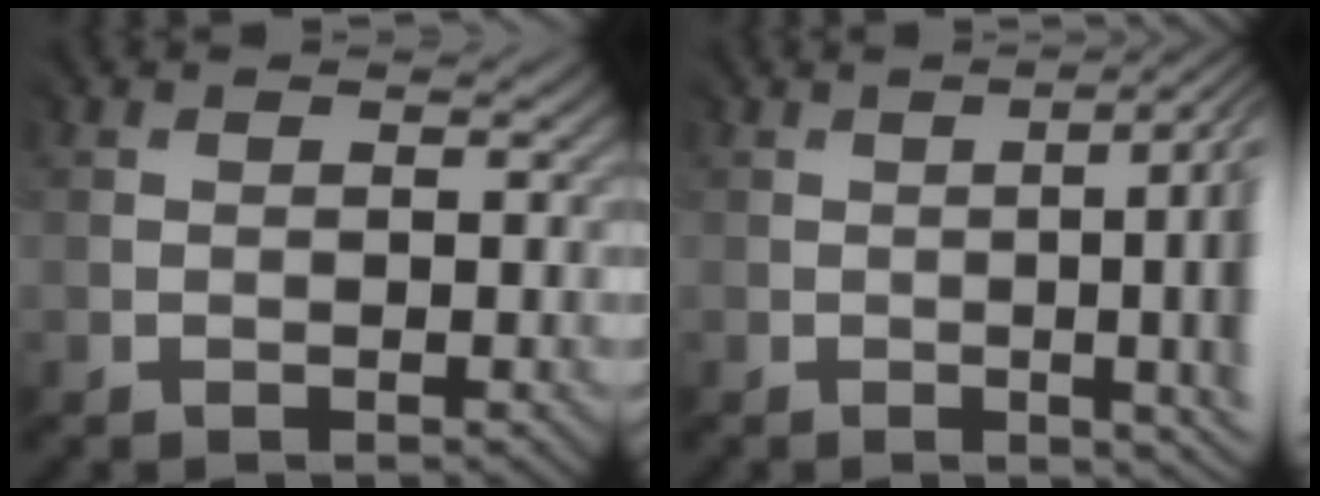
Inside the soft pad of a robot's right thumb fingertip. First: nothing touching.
{"total": 11.1, "force": [-0.9, 4.5, 10.1], "torque": [-0.095, 0.004, -0.009]}